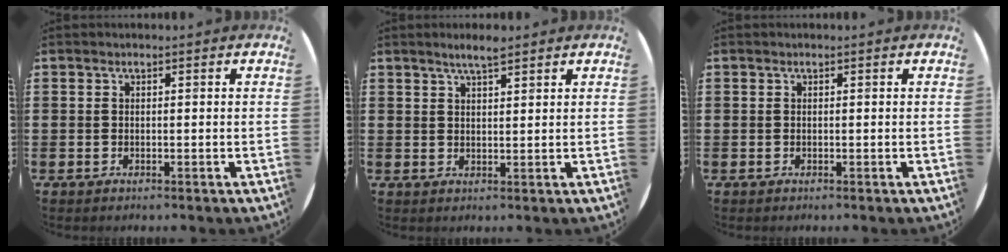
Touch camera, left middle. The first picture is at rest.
{"total": 3.1, "force": [2.6, 0.3, 1.6], "torque": [-0.034, 0.002, 0.045]}
{"total": 0.0}